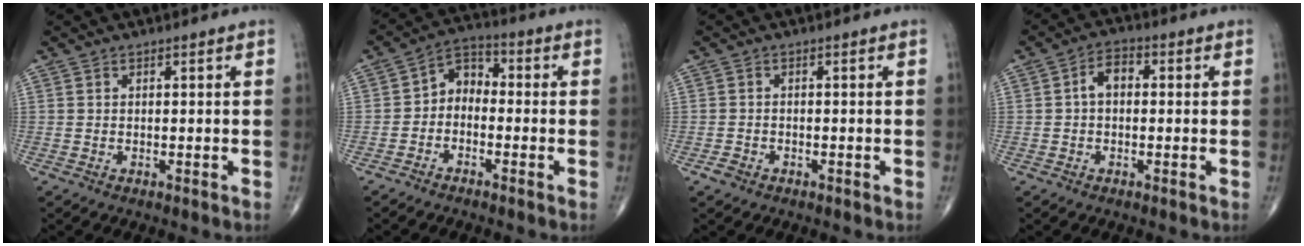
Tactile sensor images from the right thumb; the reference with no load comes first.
{"total": 5.8, "force": [-1.4, 4.3, 3.6], "torque": [-0.038, 0.032, -0.042]}
{"total": 1.7, "force": [-1.0, 1.2, 0.6], "torque": [-0.011, 0.006, -0.018]}
{"total": 4.6, "force": [0.3, 3.0, 3.5], "torque": [-0.054, 0.019, -0.002]}